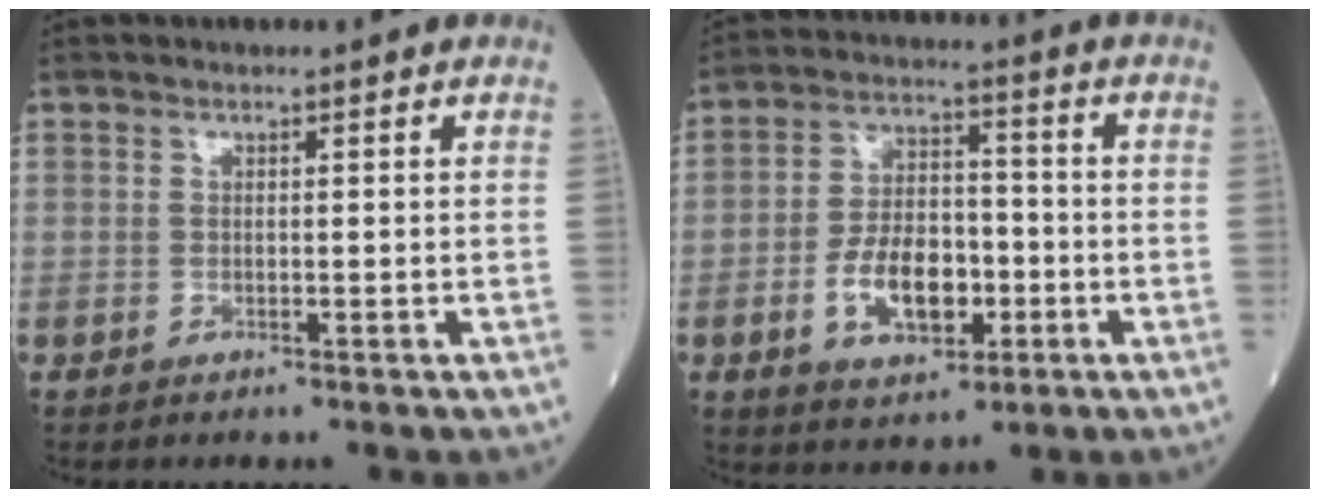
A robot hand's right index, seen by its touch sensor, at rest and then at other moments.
{"total": 10.1, "force": [-3.1, 5.4, 8.0], "torque": [-0.151, 0.010, -0.049]}